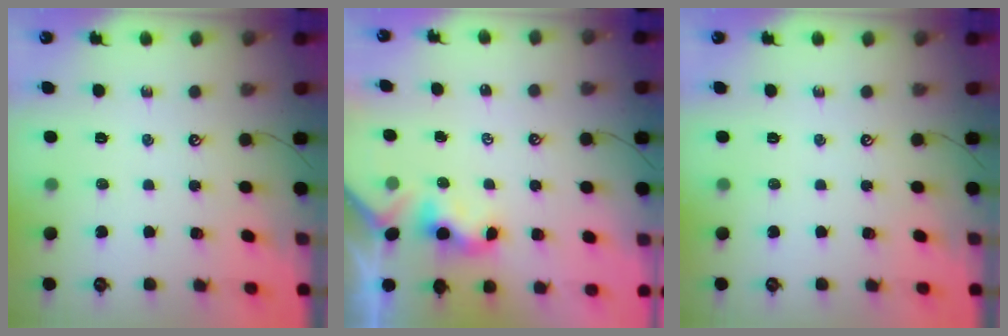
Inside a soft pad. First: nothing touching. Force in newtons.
{"total": 0.0}
{"total": 0.0}